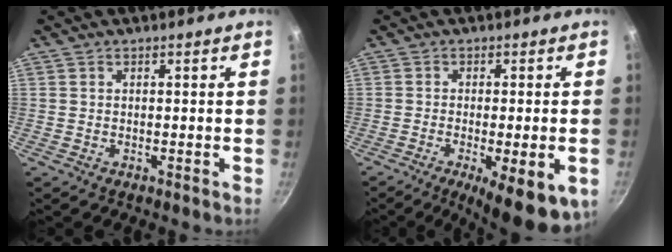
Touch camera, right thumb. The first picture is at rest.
{"total": 12.5, "force": [-4.8, 3.5, 11.0], "torque": [-0.147, 0.001, -0.065]}